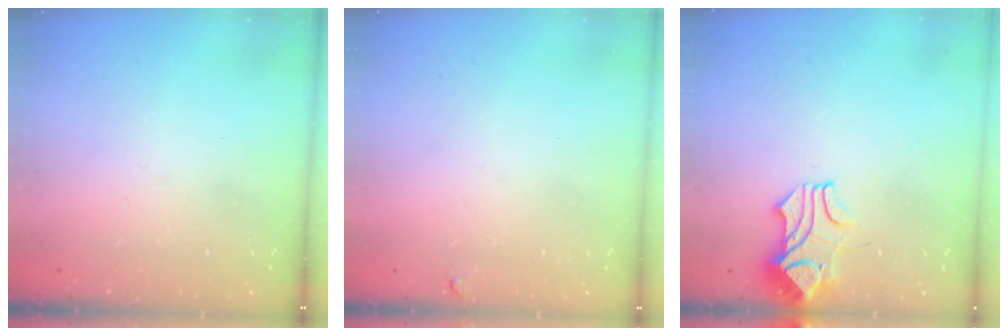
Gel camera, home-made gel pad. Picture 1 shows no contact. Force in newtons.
{"total": 0.0}
{"total": 2.1, "press": 1.9, "slide": 0.9}